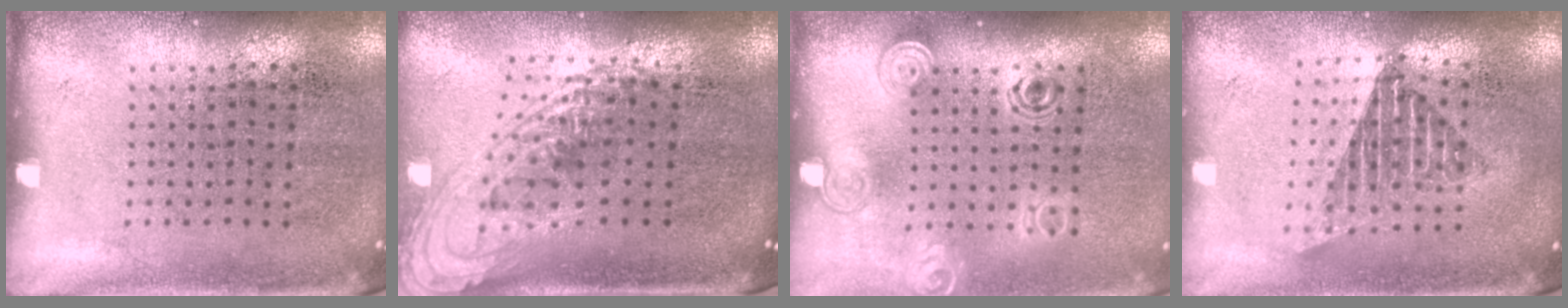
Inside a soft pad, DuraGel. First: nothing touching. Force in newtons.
{"total": 2.2, "press": 1.6, "slide": 1.4}
{"total": 1.5, "press": 1.3, "slide": 0.9}
{"total": 1.7, "press": 1.4, "slide": 1.1}